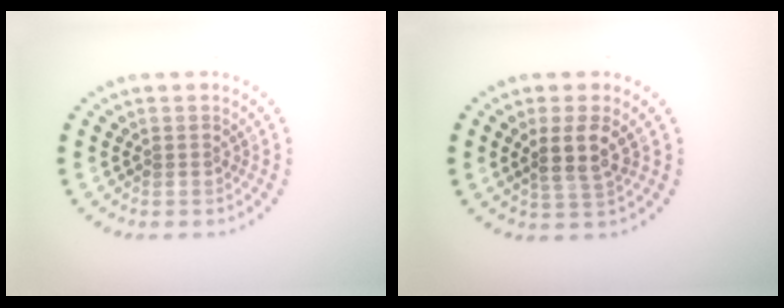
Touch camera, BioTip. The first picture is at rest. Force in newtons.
{"total": 2.7, "press": 2.5, "slide": 1.2}